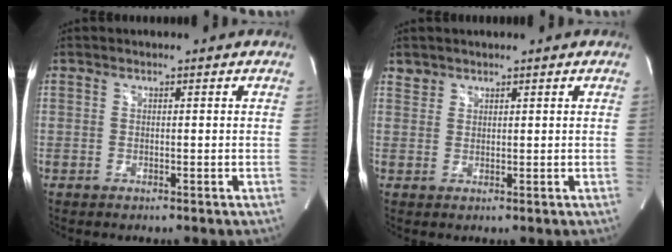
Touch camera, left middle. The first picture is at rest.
{"total": 1.5, "force": [1.2, 0.8, -0.2], "torque": [0.010, 0.006, 0.019]}